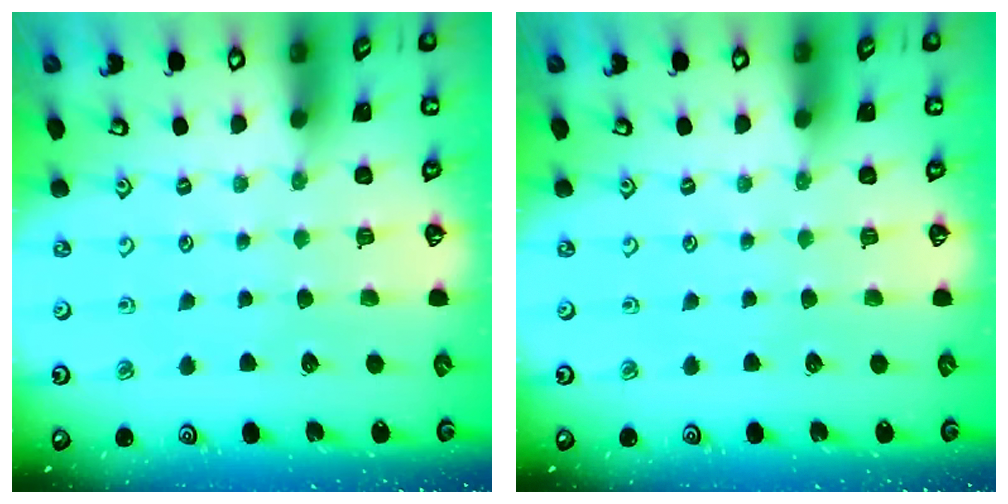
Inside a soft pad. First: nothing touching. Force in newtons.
{"total": 0.0}